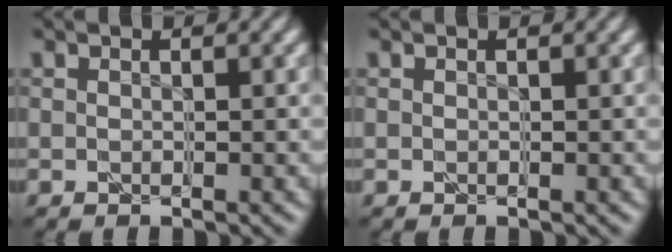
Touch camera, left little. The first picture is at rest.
{"total": 0.0}